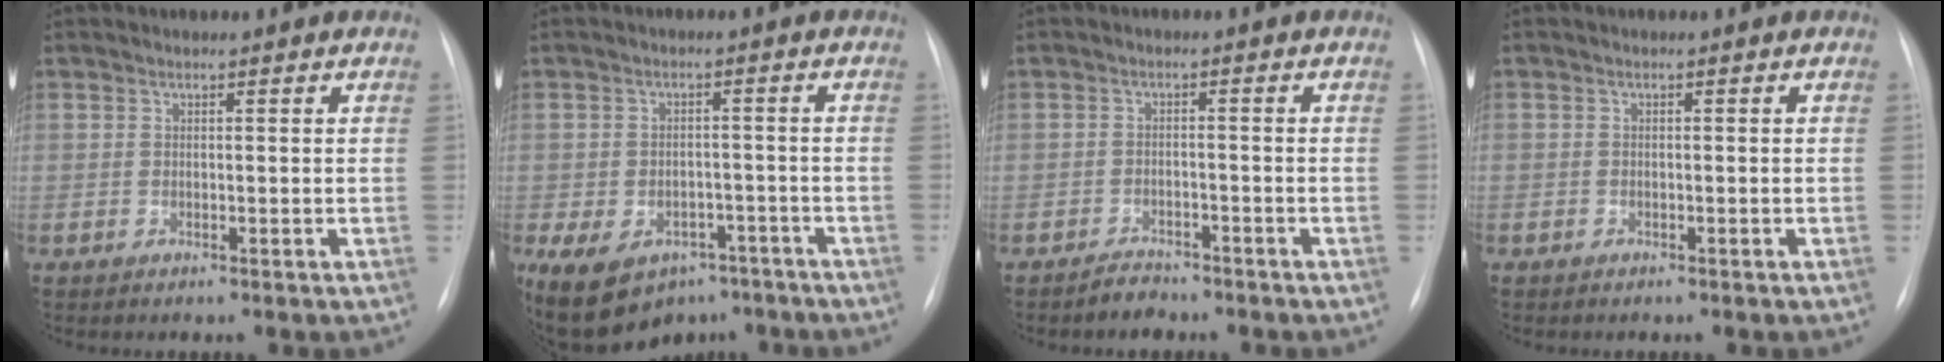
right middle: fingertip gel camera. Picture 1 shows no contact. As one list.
[{"total": 13.5, "force": [-8.1, 8.9, 6.0], "torque": [-0.122, 0.011, -0.113]}, {"total": 2.6, "force": [-2.4, 1.0, 0.4], "torque": [-0.012, 0.001, -0.037]}, {"total": 1.0, "force": [-0.5, 0.8, -0.1], "torque": [-0.003, 0.008, -0.009]}]